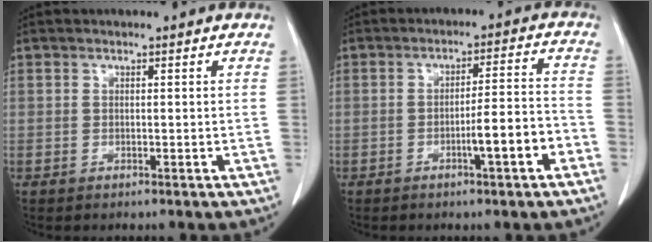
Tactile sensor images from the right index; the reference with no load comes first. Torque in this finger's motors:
{"motor_torque": [1.24, -0.33, 0.55, 0.10]}